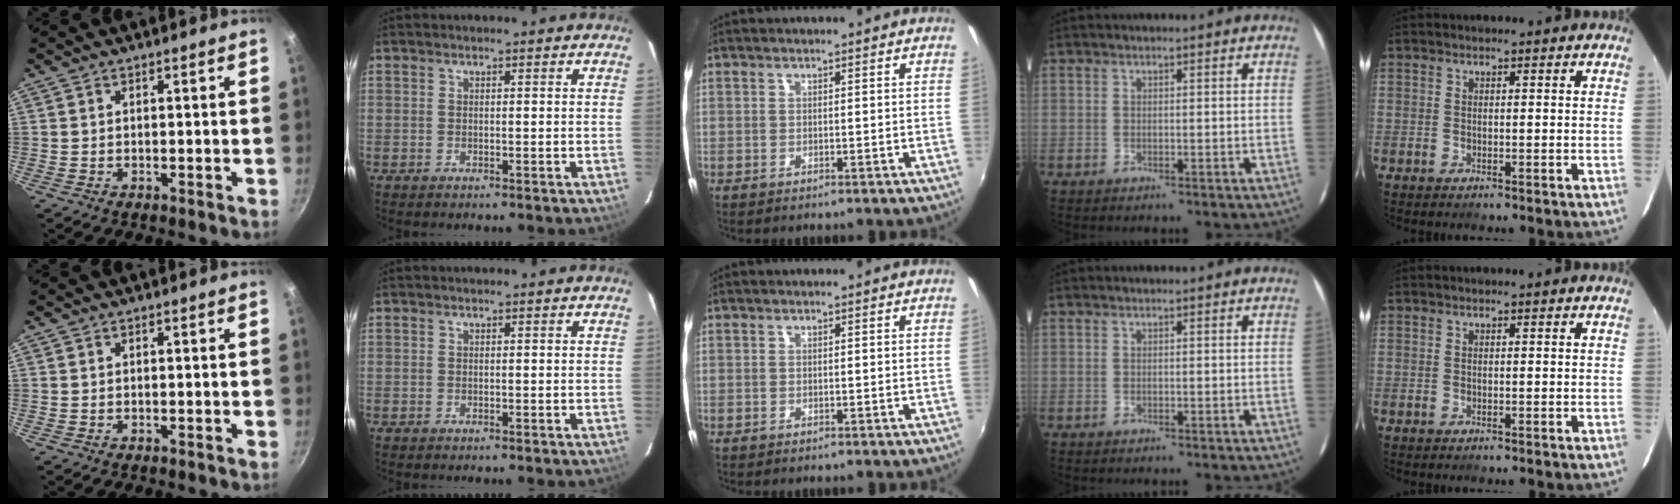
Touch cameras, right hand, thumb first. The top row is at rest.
{}